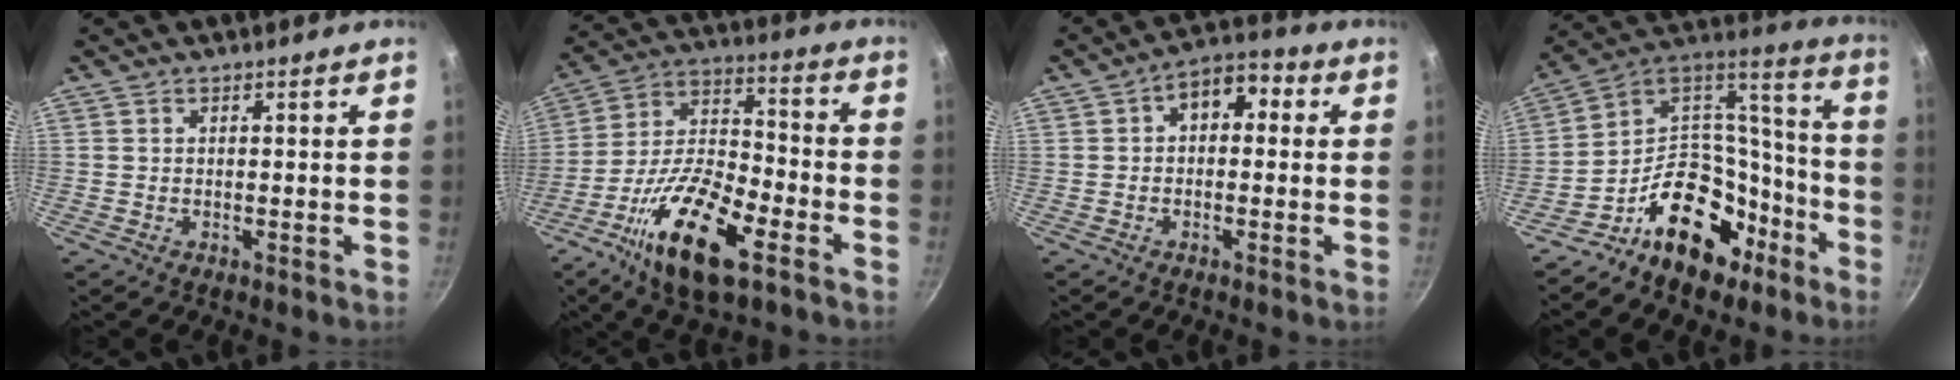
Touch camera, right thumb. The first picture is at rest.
{"total": 19.3, "force": [-9.6, 7.3, 15.1], "torque": [-0.270, 0.041, -0.185]}
{"total": 7.3, "force": [1.3, 4.9, 5.3], "torque": [-0.048, 0.022, 0.006]}
{"total": 20.8, "force": [-11.6, 13.3, 11.0], "torque": [-0.122, 0.121, -0.185]}